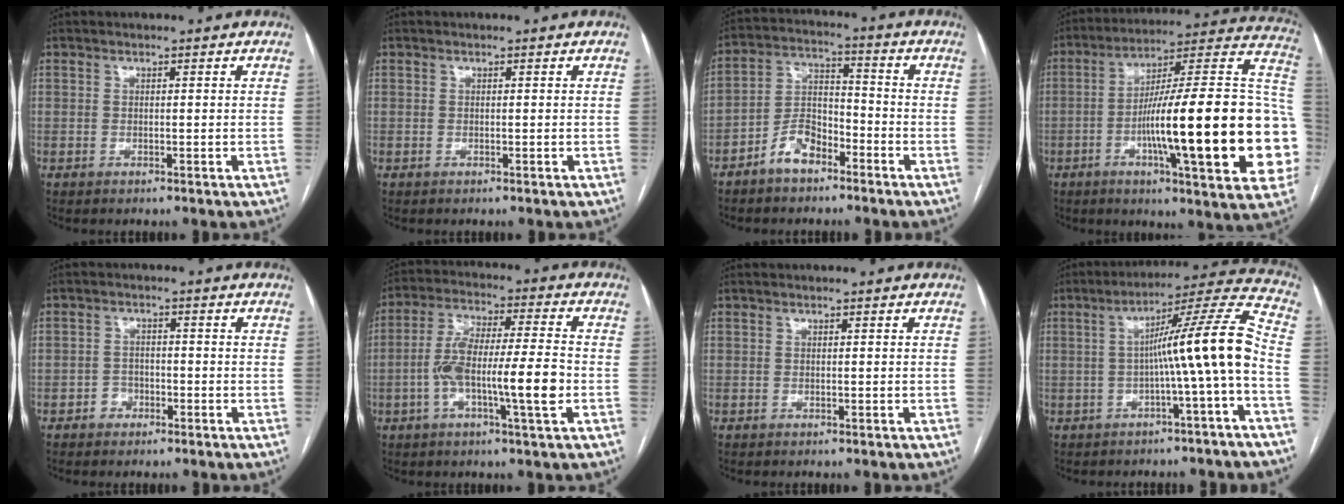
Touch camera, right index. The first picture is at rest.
{"total": 0.0}
{"total": 7.2, "force": [-4.7, 3.6, 4.1], "torque": [-0.086, 0.020, -0.091]}
{"total": 30.6, "force": [-5.0, 3.3, 30.0], "torque": [-0.350, 0.012, -0.084]}
{"total": 2.4, "force": [-1.3, 2.0, 0.5], "torque": [-0.003, 0.009, -0.027]}
{"total": 12.3, "force": [-2.9, 1.4, 11.9], "torque": [-0.221, 0.012, -0.055]}
{"total": 0.0}
{"total": 12.3, "force": [-2.2, -1.4, 12.0], "torque": [-0.172, 0.028, -0.039]}